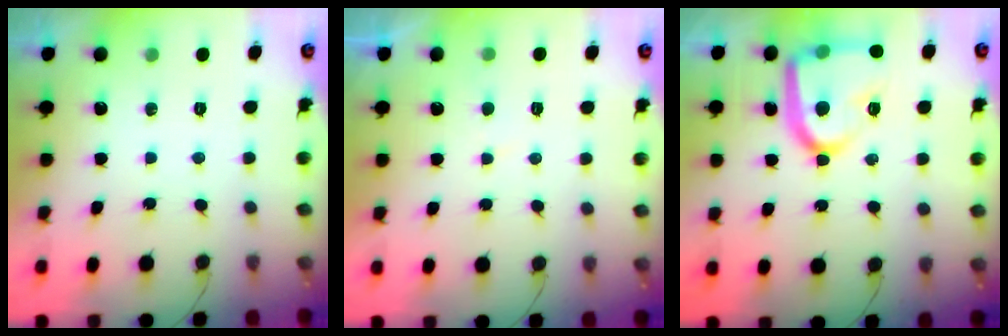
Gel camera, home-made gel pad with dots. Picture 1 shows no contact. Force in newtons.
{"total": 1.9, "press": 1.9, "slide": 0.3}
{"total": 16.8, "press": 16.8, "slide": 1.0}